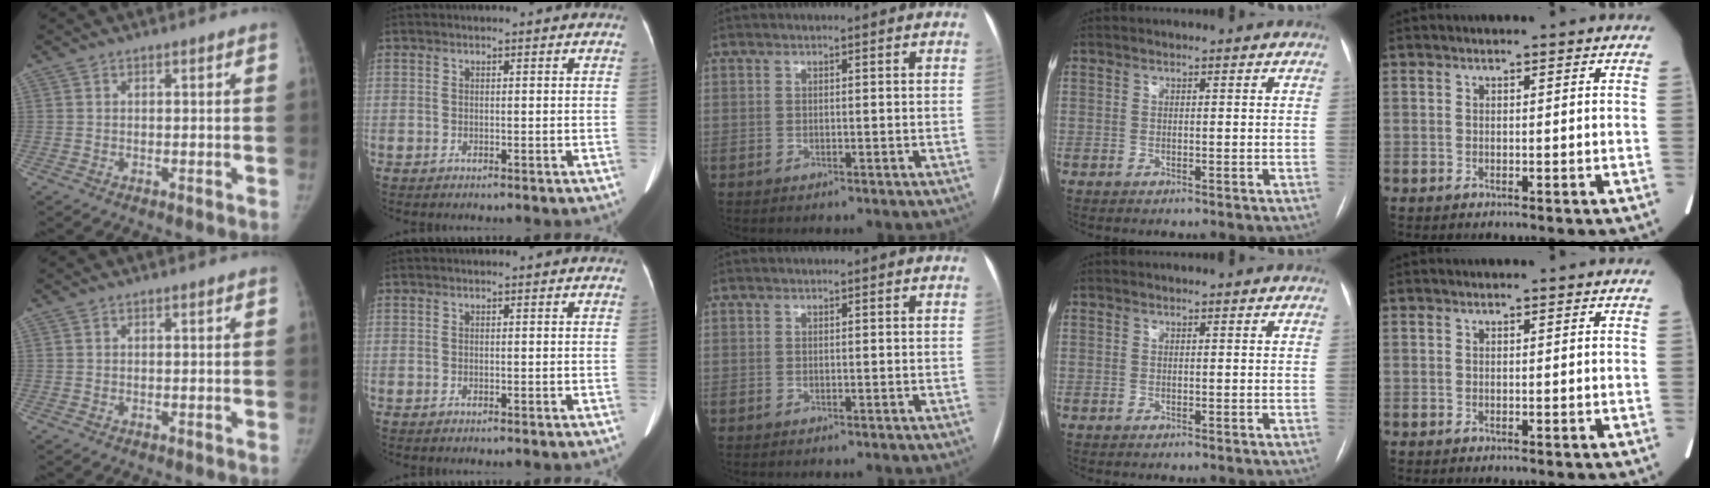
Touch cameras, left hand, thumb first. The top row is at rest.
{}